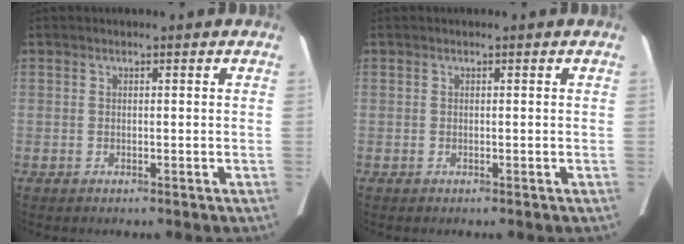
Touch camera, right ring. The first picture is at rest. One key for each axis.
{"total": 0.0}